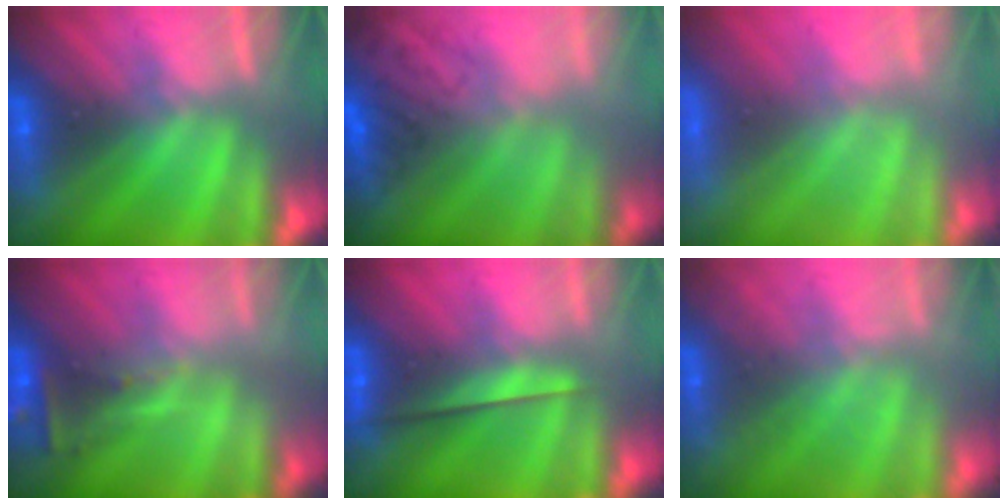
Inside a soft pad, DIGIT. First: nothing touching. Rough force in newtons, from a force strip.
{"total": 3.8}
{"total": 7.8}
{"total": 2.5}
{"total": 2.3}
{"total": 1.6}